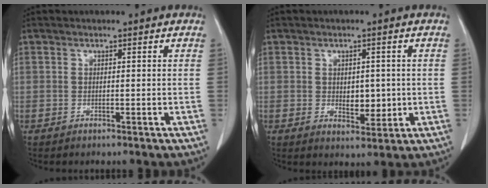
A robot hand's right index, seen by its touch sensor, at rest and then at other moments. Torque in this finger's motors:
{"motor_torque": [0.21, -0.09, 0.10, 0.03]}